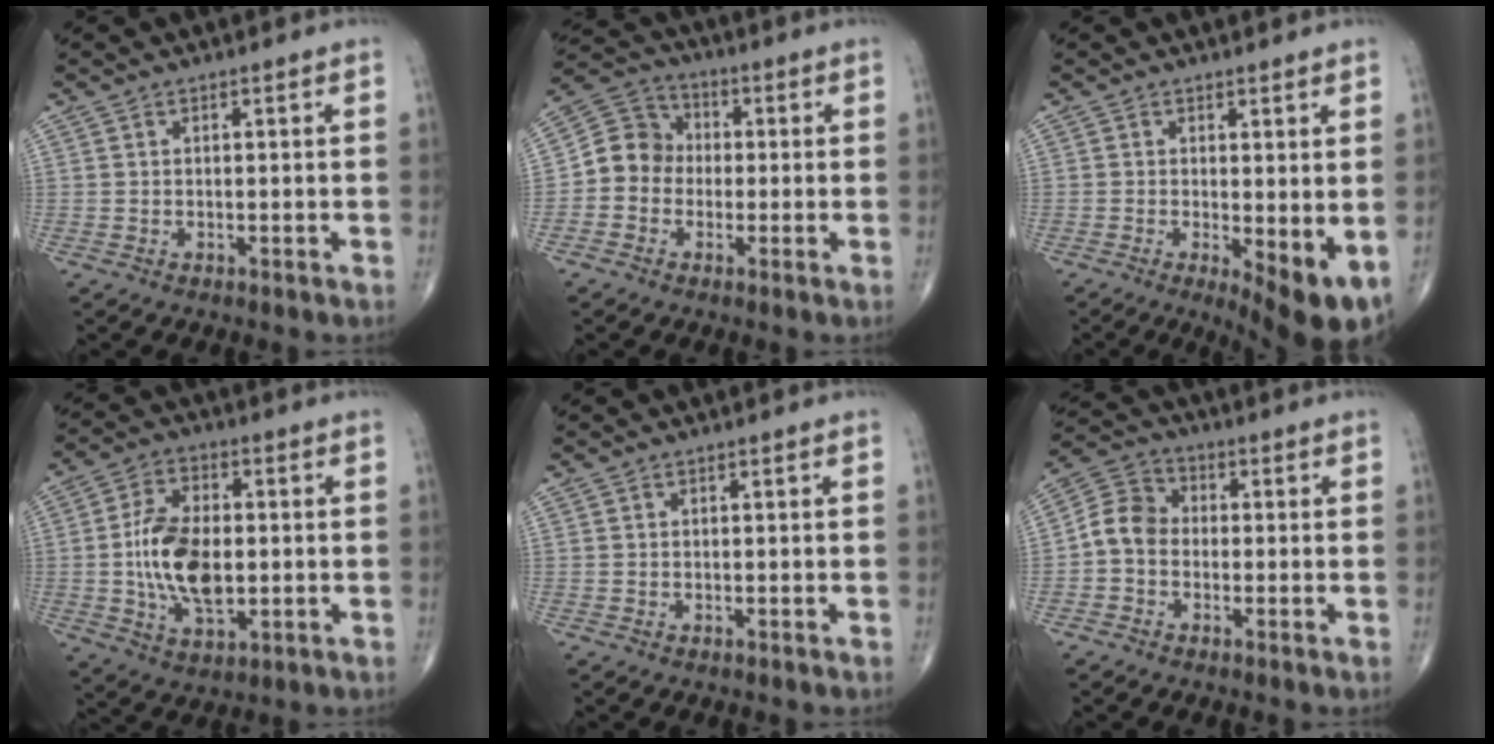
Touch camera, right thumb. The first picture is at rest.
{"total": 8.4, "force": [-1.1, 7.6, 3.6], "torque": [-0.042, 0.035, -0.035]}
{"total": 8.1, "force": [-1.3, 2.6, 7.5], "torque": [-0.109, -0.023, -0.014]}
{"total": 13.6, "force": [-0.7, 7.7, 11.2], "torque": [-0.197, 0.002, -0.009]}
{"total": 0.0}
{"total": 6.8, "force": [-1.1, 5.6, 3.7], "torque": [-0.054, 0.026, -0.038]}